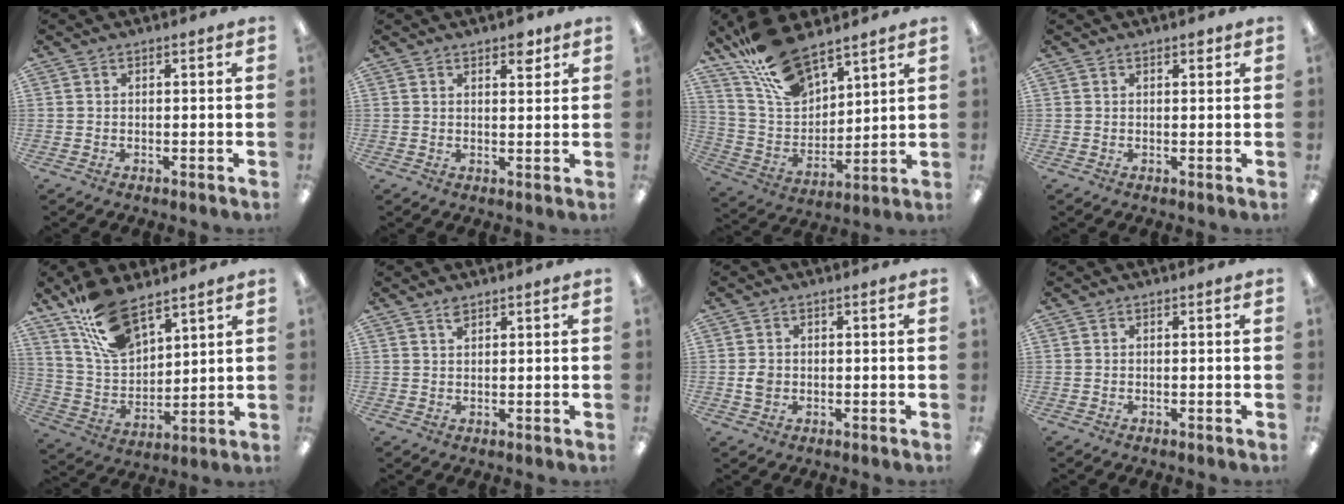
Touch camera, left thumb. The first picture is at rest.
{"total": 4.1, "force": [3.0, 1.7, 2.2], "torque": [-0.018, -0.015, 0.047]}
{"total": 17.4, "force": [13.6, 7.0, 8.2], "torque": [-0.180, -0.069, 0.250]}
{"total": 1.5, "force": [1.1, 0.6, 0.9], "torque": [-0.010, -0.002, 0.017]}
{"total": 15.7, "force": [10.9, 7.5, 8.4], "torque": [-0.171, -0.045, 0.205]}
{"total": 2.0, "force": [1.7, 0.7, 0.9], "torque": [-0.022, -0.002, 0.032]}
{"total": 2.6, "force": [-0.1, 2.1, 1.4], "torque": [-0.017, 0.002, -0.004]}
{"total": 0.0}